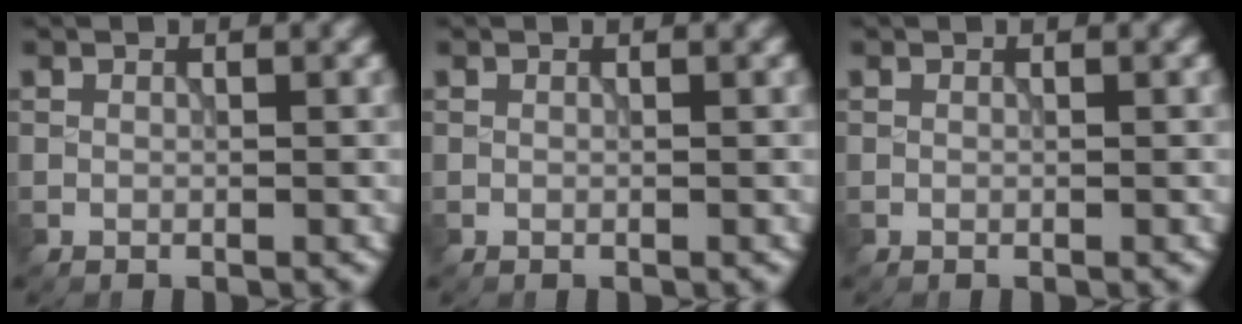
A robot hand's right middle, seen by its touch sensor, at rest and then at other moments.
{"total": 0.0}
{"total": 0.0}